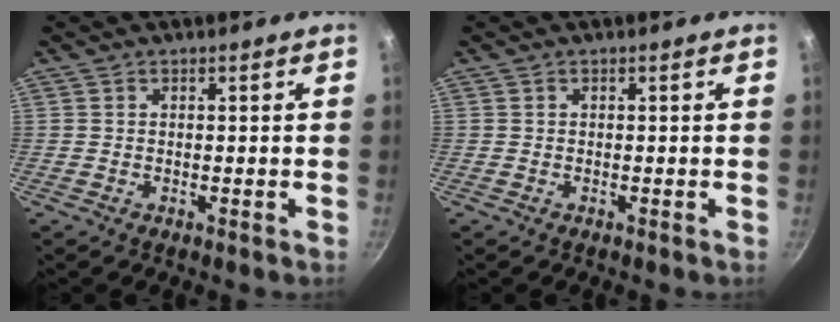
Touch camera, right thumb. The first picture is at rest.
{"total": 0.0}